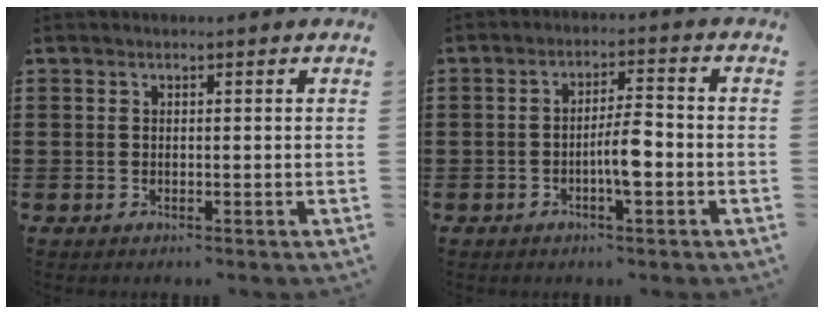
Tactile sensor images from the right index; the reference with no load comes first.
{"total": 5.4, "force": [-1.4, 0.8, 5.2], "torque": [-0.096, 0.000, -0.029]}